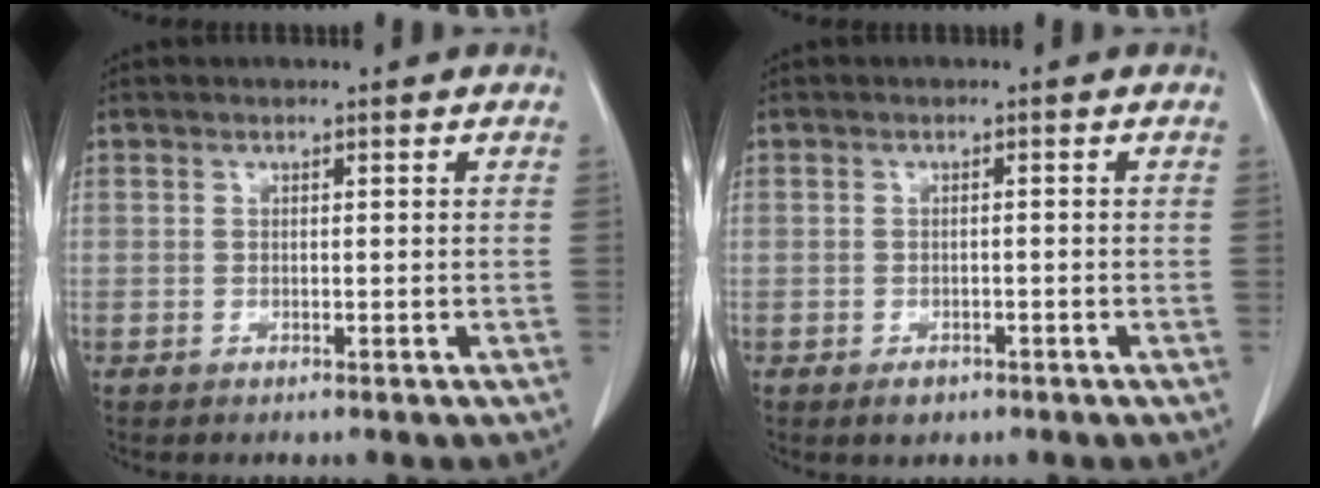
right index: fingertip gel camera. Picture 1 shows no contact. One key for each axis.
{"total": 1.7, "fx": -1.1, "fy": 1.1, "fz": 0.8, "tx": -0.010, "ty": 0.001, "tz": -0.010}